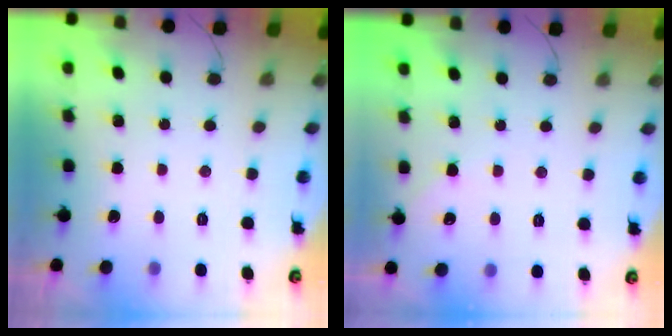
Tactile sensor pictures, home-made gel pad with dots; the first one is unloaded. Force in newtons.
{"total": 2.7, "press": 2.7, "slide": 0.4}